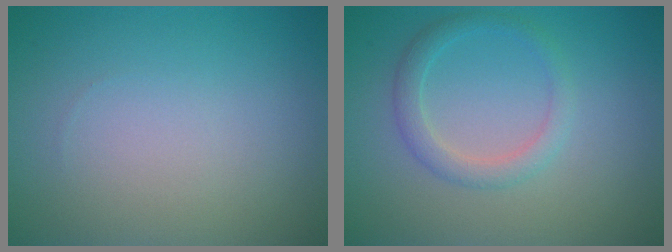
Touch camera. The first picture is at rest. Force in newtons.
{"total": 2.2, "press": 2.2, "slide": 0.1}